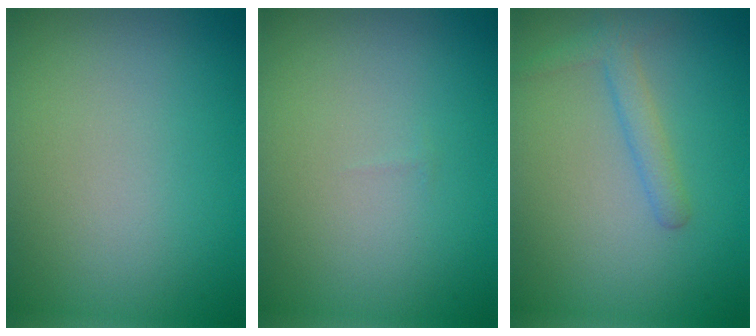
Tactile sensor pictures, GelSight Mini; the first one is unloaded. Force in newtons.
{"total": 0.0}
{"total": 2.0, "press": 1.9, "slide": 0.1}